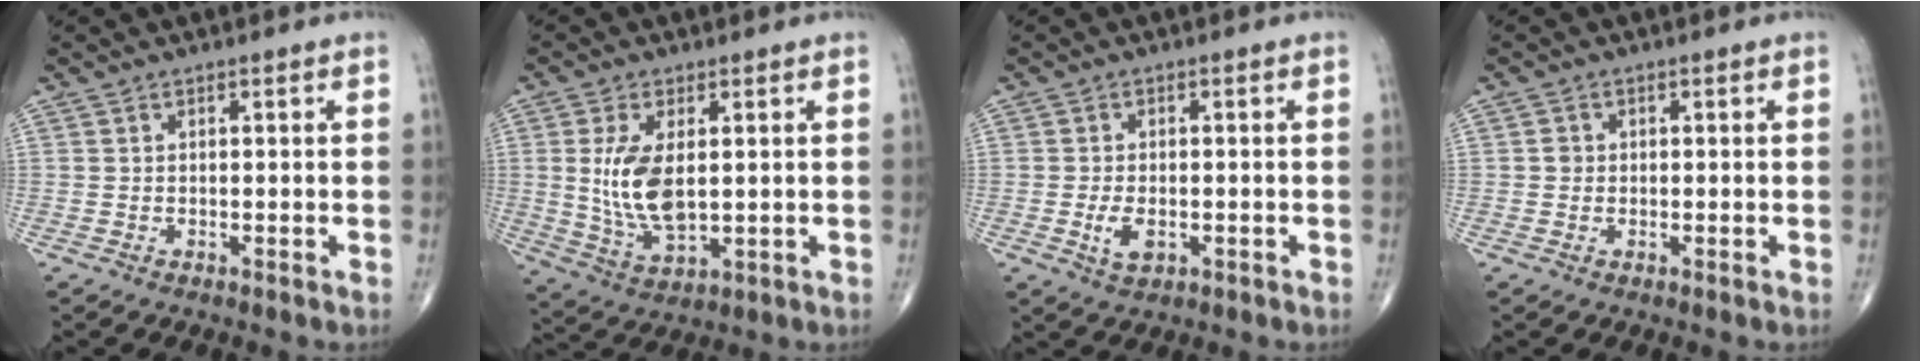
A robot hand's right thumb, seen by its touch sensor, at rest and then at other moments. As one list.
[{"total": 10.5, "force": [1.2, 5.2, 9.0], "torque": [-0.178, -0.016, 0.036]}, {"total": 3.9, "force": [-1.0, 2.2, 3.1], "torque": [-0.058, -0.003, -0.014]}, {"total": 1.3, "force": [0.0, 1.2, 0.4], "torque": [-0.001, 0.003, -0.001]}]